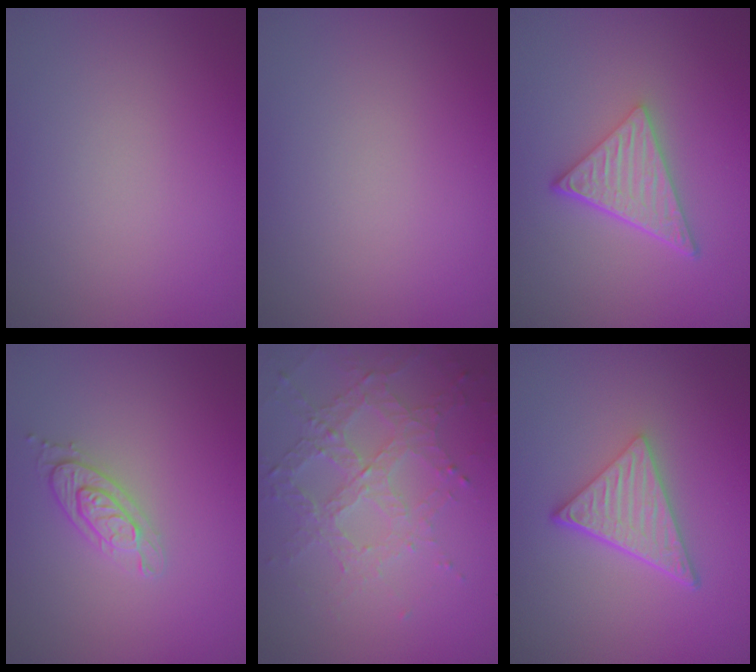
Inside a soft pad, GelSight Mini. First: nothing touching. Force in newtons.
{"total": 0.0}
{"total": 4.8, "press": 3.4, "slide": 3.4}
{"total": 2.1, "press": 2.1, "slide": 0.3}
{"total": 4.3, "press": 3.1, "slide": 2.9}
{"total": 4.8, "press": 3.3, "slide": 3.4}